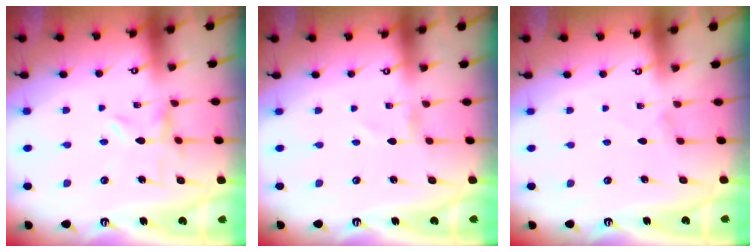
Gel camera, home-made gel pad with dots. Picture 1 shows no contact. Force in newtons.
{"total": 0.0}
{"total": 0.8, "press": 0.8, "slide": 0.1}